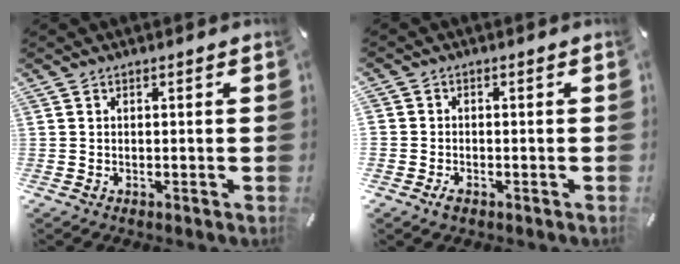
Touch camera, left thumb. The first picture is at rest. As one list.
[{"total": 3.4, "force": [-1.1, 3.2, 0.3], "torque": [0.003, 0.008, -0.022]}]